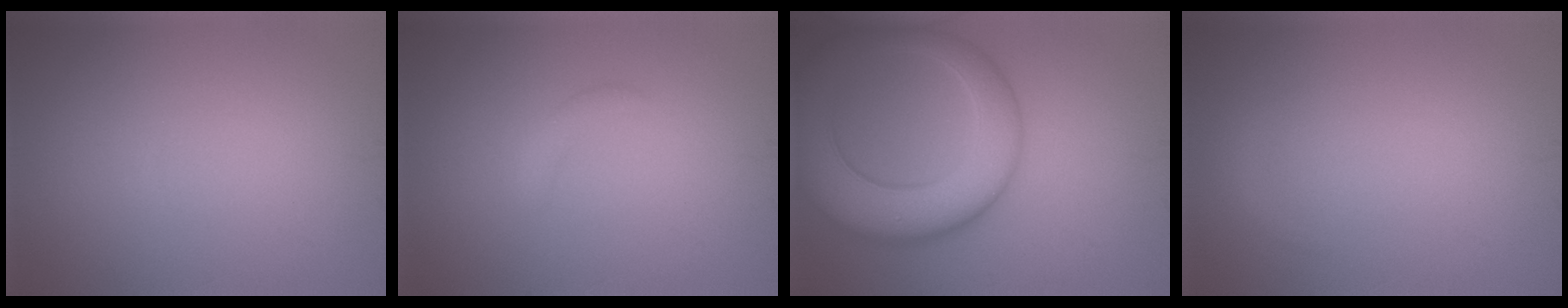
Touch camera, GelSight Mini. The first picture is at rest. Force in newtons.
{"total": 1.0, "press": 1.0, "slide": 0.0}
{"total": 8.9, "press": 8.9, "slide": 0.4}
{"total": 0.7, "press": 0.7, "slide": 0.1}